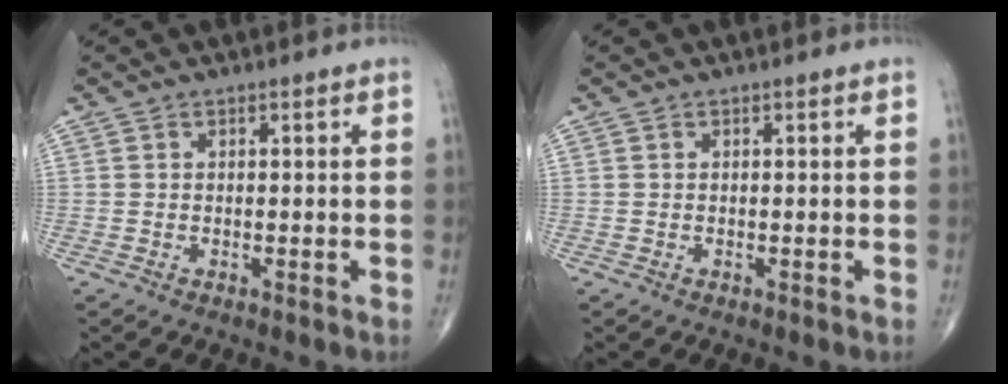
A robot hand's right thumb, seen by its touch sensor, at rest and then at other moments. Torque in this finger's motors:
{"motor_torque": [0.00, 0.00, 0.29, 0.29, 0.03]}